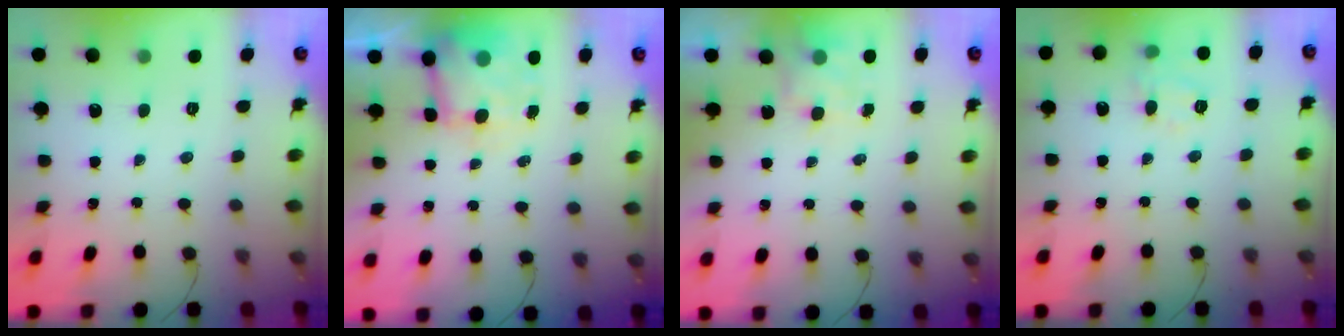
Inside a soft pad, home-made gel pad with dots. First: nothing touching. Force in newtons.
{"total": 7.7, "press": 7.4, "slide": 1.8}
{"total": 4.8, "press": 4.7, "slide": 1.1}
{"total": 9.2, "press": 9.1, "slide": 1.2}